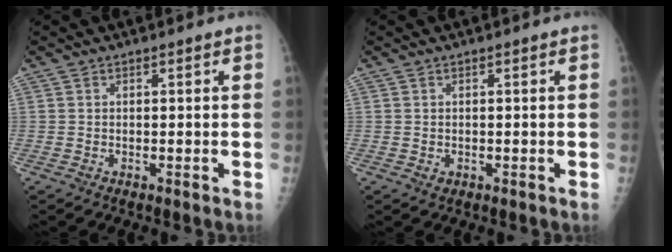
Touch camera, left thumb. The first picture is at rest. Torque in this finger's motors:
{"motor_torque": [-0.07, -0.04, 0.00, 0.00, 0.00]}